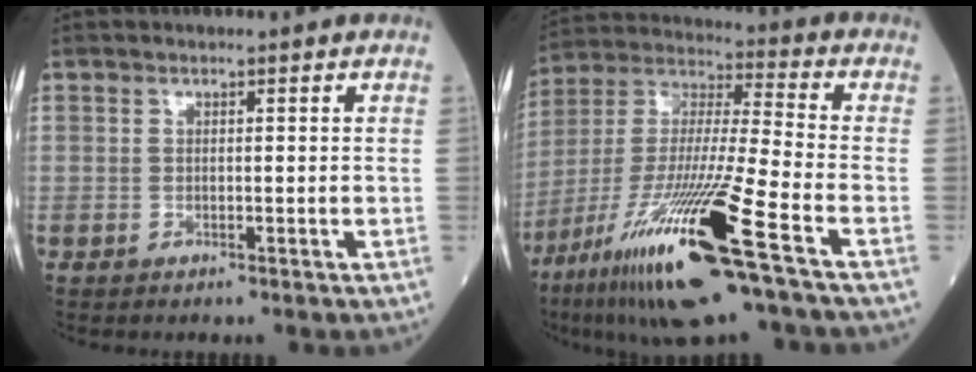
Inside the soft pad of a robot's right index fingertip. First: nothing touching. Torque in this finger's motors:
{"motor_torque": [1.65, -0.49, 1.05, 0.21]}